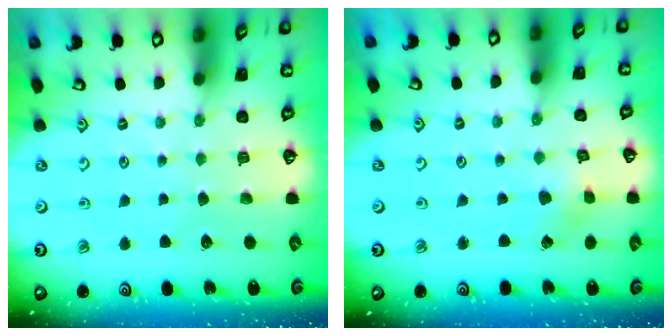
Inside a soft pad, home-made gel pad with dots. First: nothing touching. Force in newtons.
{"total": 2.2, "press": 2.2, "slide": 0.3}